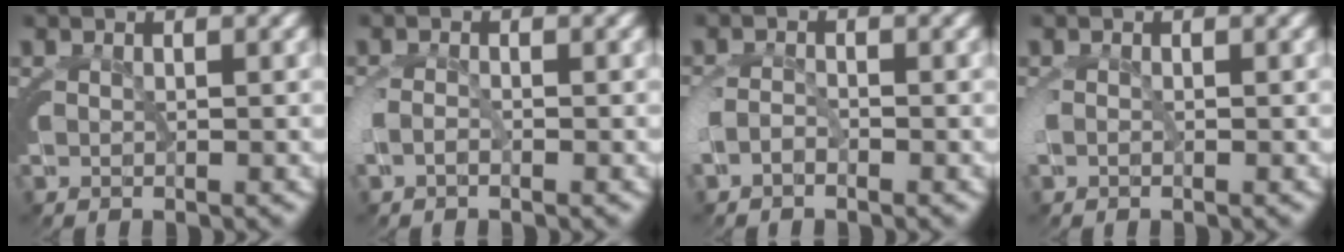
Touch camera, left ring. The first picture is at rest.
{"total": 1.7, "force": [-1.0, 1.4, 0.4], "torque": [-0.029, -0.006, -0.018]}
{"total": 2.3, "force": [-1.4, 1.7, 0.1], "torque": [-0.024, -0.007, -0.026]}
{"total": 1.0, "force": [-0.5, 0.9, 0.2], "torque": [-0.022, -0.007, -0.006]}